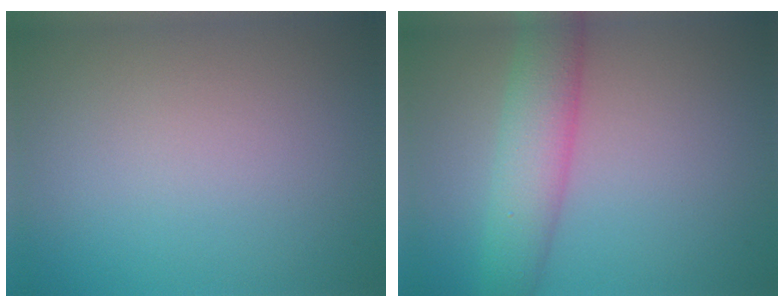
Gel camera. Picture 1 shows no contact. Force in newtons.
{"total": 5.5, "press": 5.5, "slide": 0.1}